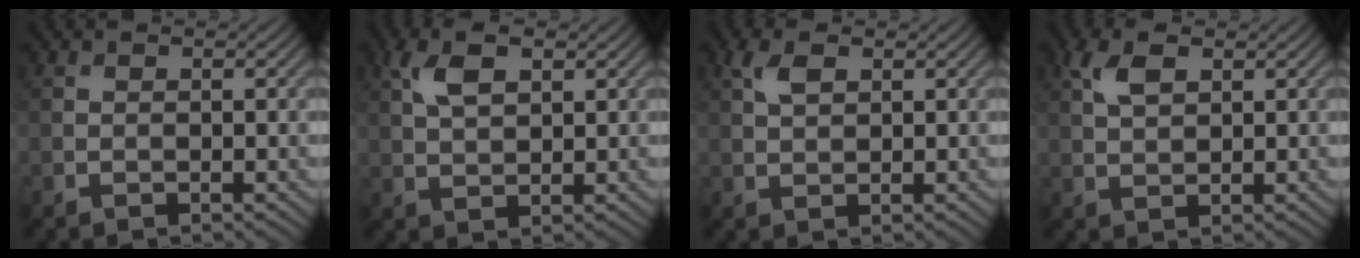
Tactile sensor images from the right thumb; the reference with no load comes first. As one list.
[{"total": 5.3, "force": [2.3, 2.5, 4.0], "torque": [-0.093, 0.007, 0.045]}, {"total": 2.9, "force": [1.4, 1.4, 2.1], "torque": [-0.052, 0.005, 0.029]}, {"total": 4.1, "force": [2.0, 2.0, 3.0], "torque": [-0.073, 0.008, 0.040]}]